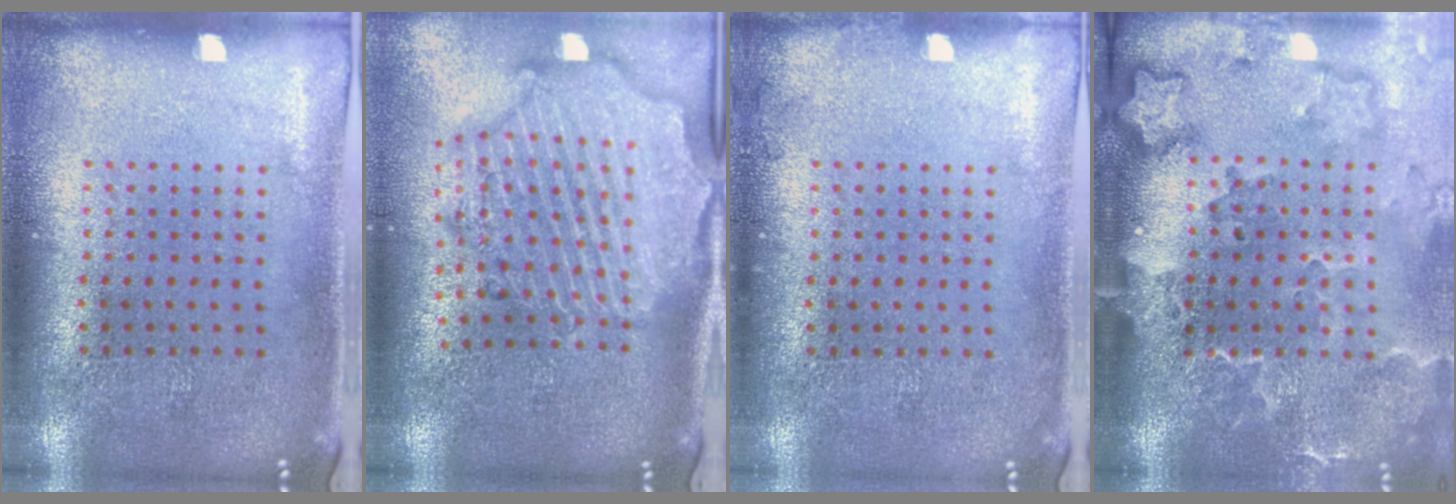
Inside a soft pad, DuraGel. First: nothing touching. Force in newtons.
{"total": 3.2, "press": 2.8, "slide": 1.6}
{"total": 0.6, "press": 0.5, "slide": 0.1}
{"total": 3.2, "press": 2.3, "slide": 2.1}